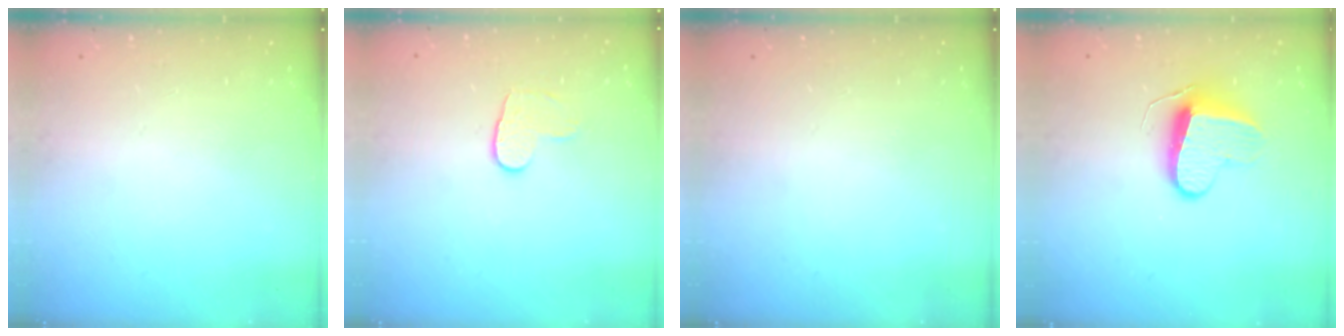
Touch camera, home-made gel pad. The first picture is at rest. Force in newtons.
{"total": 5.8, "press": 5.7, "slide": 0.5}
{"total": 0.0}
{"total": 9.2, "press": 9.2, "slide": 0.4}